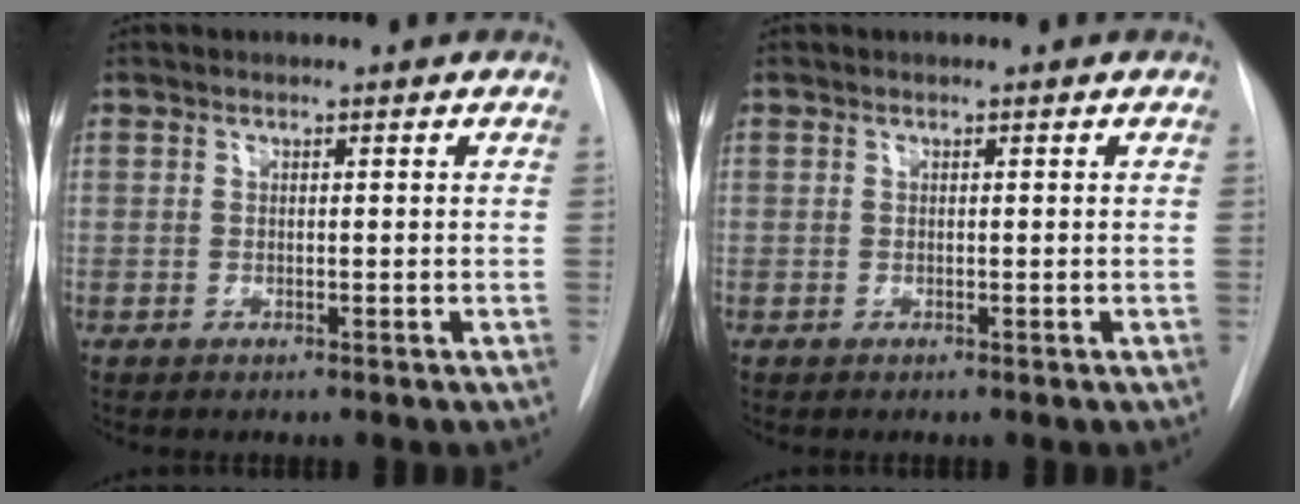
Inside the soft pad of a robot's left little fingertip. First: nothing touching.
{"total": 0.0}